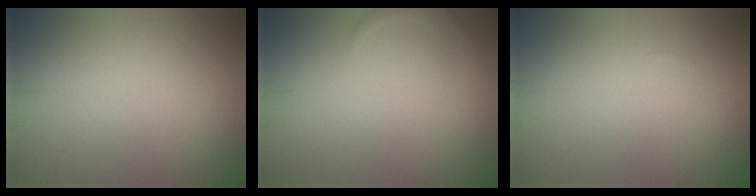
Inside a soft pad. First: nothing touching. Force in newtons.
{"total": 1.2, "press": 1.2, "slide": 0.1}
{"total": 0.0}